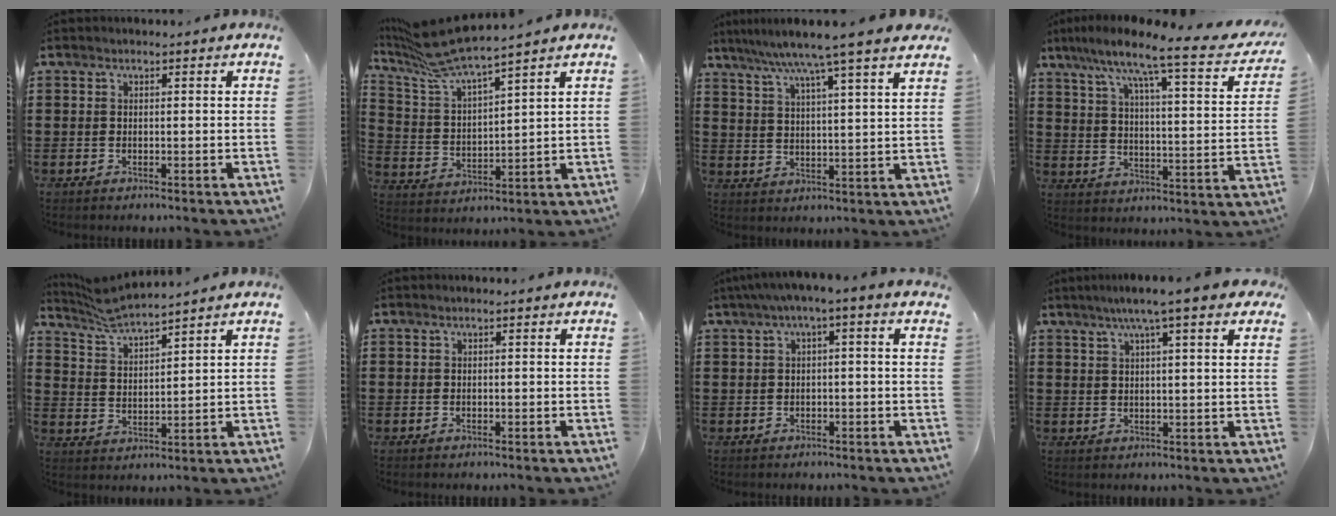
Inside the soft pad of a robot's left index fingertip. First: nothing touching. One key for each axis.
{"total": 7.7, "fx": 7.1, "fy": 0.1, "fz": 3.1, "tx": -0.094, "ty": -0.039, "tz": 0.122}
{"total": 7.3, "fx": 5.9, "fy": -1.2, "fz": 4.1, "tx": -0.098, "ty": -0.030, "tz": 0.097}
{"total": 8.4, "fx": 6.7, "fy": 0.0, "fz": 5.1, "tx": -0.112, "ty": -0.056, "tz": 0.097}
{"total": 5.3, "fx": 5.0, "fy": 0.0, "fz": 1.7, "tx": -0.052, "ty": -0.021, "tz": 0.090}
{"total": 0.0}
{"total": 2.1, "fx": -0.8, "fy": -0.1, "fz": 1.9, "tx": -0.031, "ty": -0.001, "tz": -0.018}
{"total": 6.4, "fx": 4.5, "fy": 0.2, "fz": 4.5, "tx": -0.100, "ty": -0.002, "tz": 0.077}